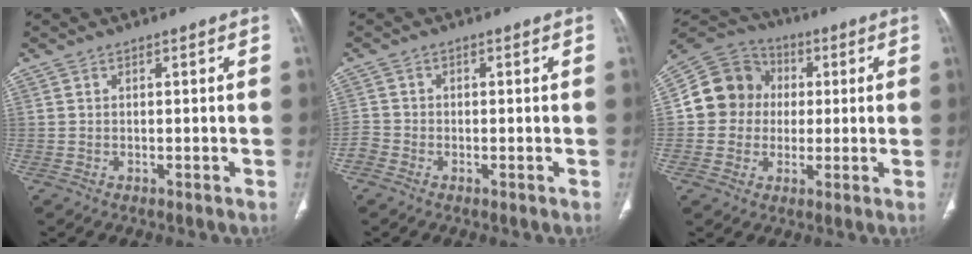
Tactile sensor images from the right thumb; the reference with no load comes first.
{"total": 1.9, "force": [-1.3, 1.3, 0.3], "torque": [-0.001, 0.004, -0.033]}
{"total": 12.3, "force": [0.8, 11.4, 4.5], "torque": [-0.058, 0.023, 0.006]}